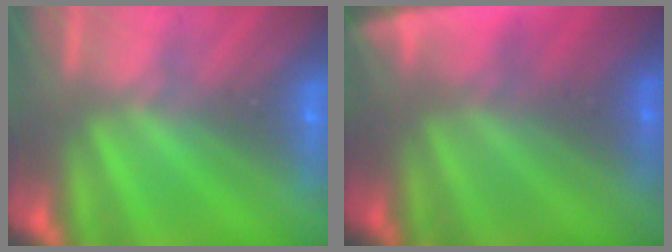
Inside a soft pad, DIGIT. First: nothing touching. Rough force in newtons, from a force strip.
{"total": 4.6}